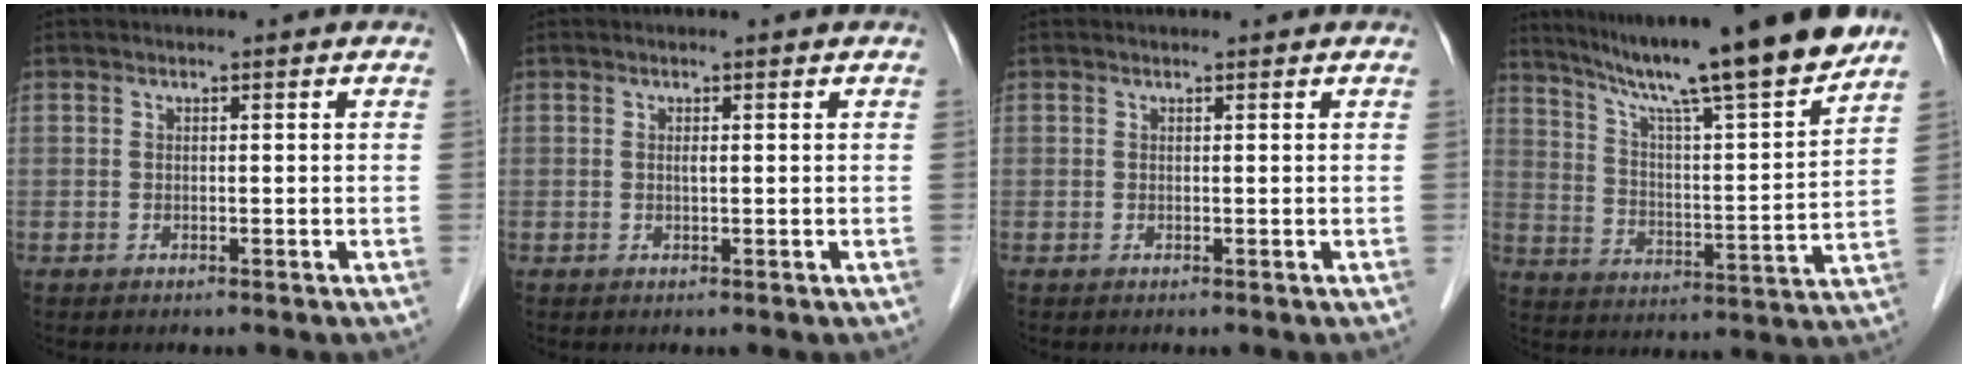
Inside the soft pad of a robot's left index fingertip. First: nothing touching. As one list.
[{"total": 0.5, "force": [0.1, 0.0, 0.5], "torque": [-0.013, -0.001, 0.003]}, {"total": 0.6, "force": [0.6, 0.1, 0.1], "torque": [-0.004, 0.006, 0.009]}, {"total": 20.3, "force": [17.0, -0.8, 10.9], "torque": [-0.177, -0.014, 0.261]}]